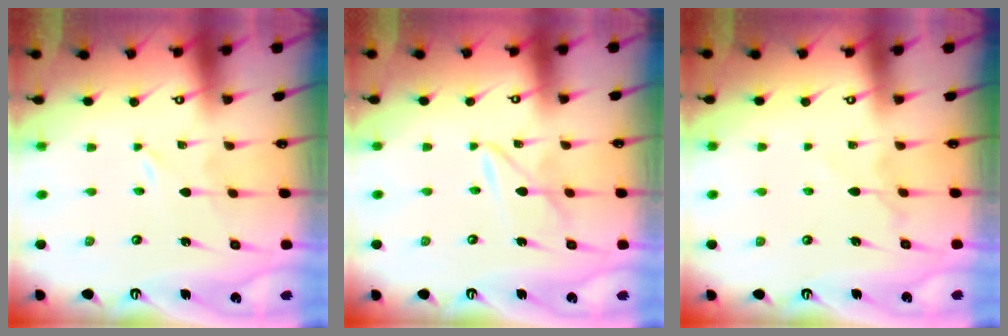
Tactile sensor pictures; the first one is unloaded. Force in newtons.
{"total": 5.0, "press": 5.0, "slide": 0.4}
{"total": 5.6, "press": 5.6, "slide": 0.8}